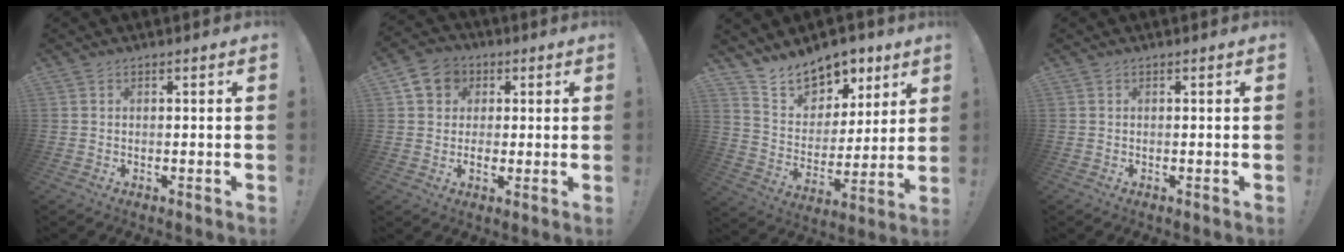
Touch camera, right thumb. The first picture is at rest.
{"total": 9.4, "force": [2.2, 8.4, 3.8], "torque": [-0.052, 0.007, 0.049]}
{"total": 13.8, "force": [11.3, 7.3, 3.4], "torque": [-0.069, -0.081, 0.213]}
{"total": 0.0}